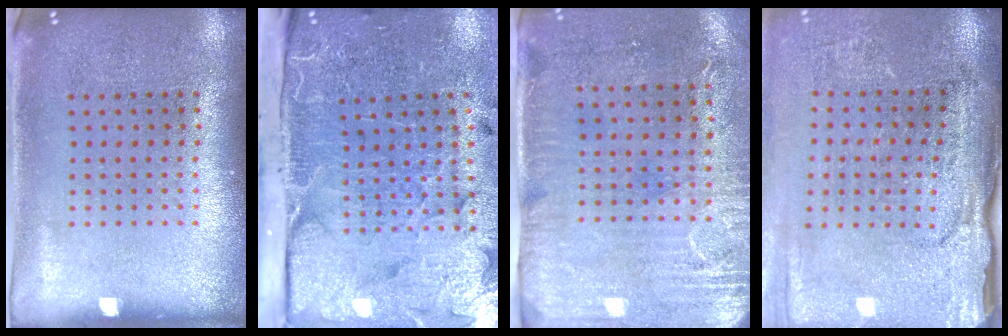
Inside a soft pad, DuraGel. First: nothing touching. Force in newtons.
{"total": 5.2, "press": 4.0, "slide": 3.3}
{"total": 2.9, "press": 2.4, "slide": 1.6}
{"total": 4.2, "press": 3.6, "slide": 2.1}